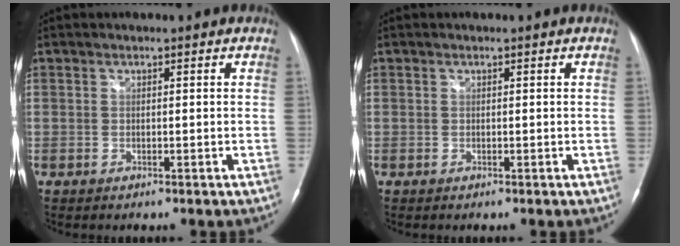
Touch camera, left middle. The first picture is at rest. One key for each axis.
{"total": 0.0}